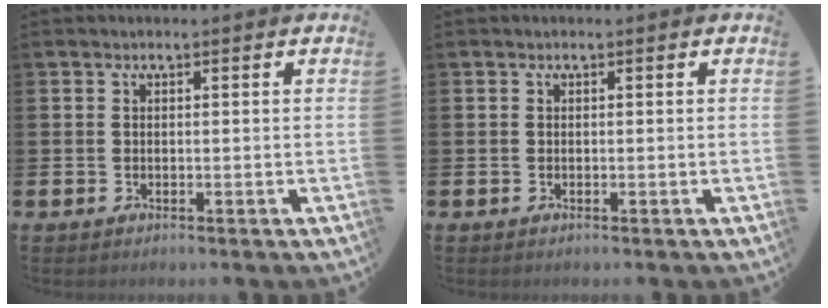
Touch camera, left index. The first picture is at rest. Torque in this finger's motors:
{"motor_torque": [0.00, 0.00, -0.03, -0.01]}